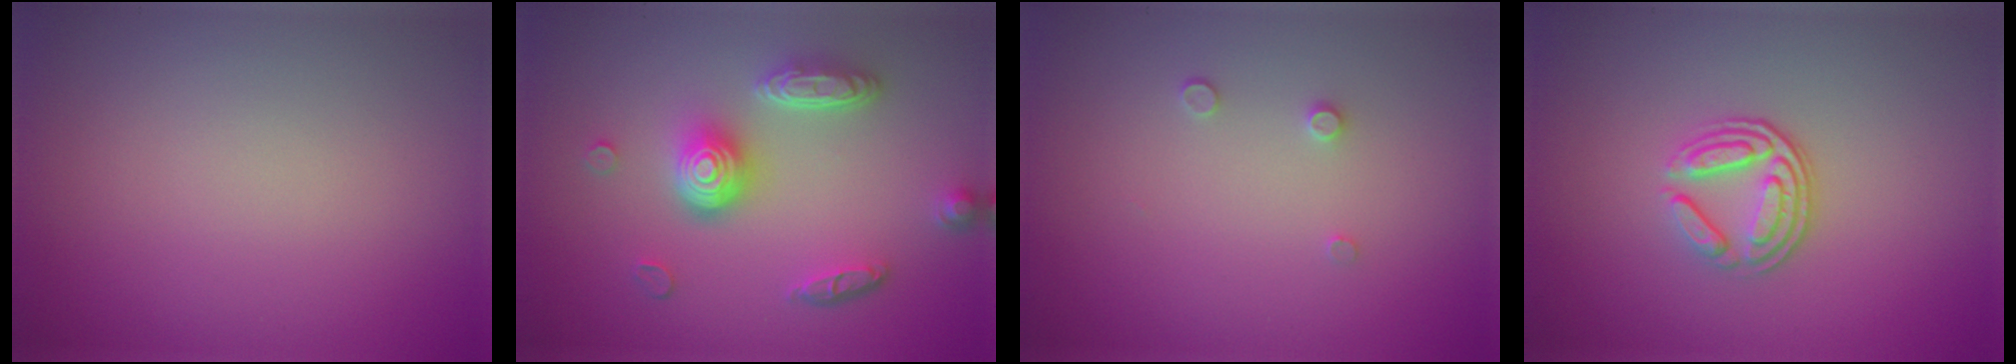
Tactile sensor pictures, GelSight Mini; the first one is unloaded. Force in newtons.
{"total": 4.9, "press": 3.8, "slide": 3.2}
{"total": 0.8, "press": 0.8, "slide": 0.0}
{"total": 3.5, "press": 2.6, "slide": 2.3}